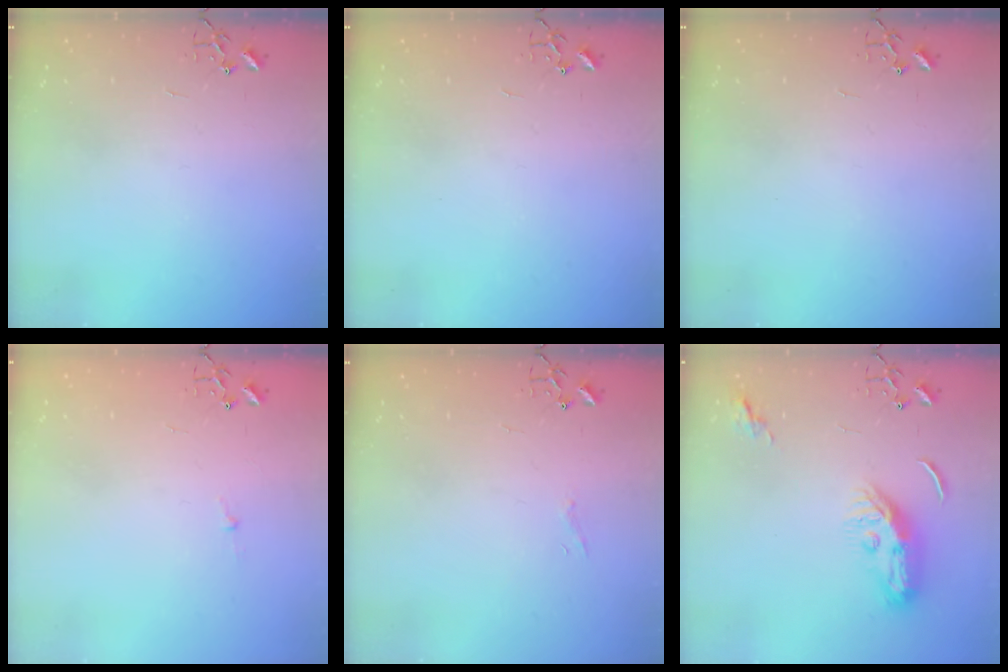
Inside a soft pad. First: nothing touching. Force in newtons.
{"total": 0.0}
{"total": 0.0}
{"total": 2.7, "press": 2.7, "slide": 0.3}
{"total": 4.2, "press": 4.2, "slide": 0.3}
{"total": 9.3, "press": 9.2, "slide": 1.2}